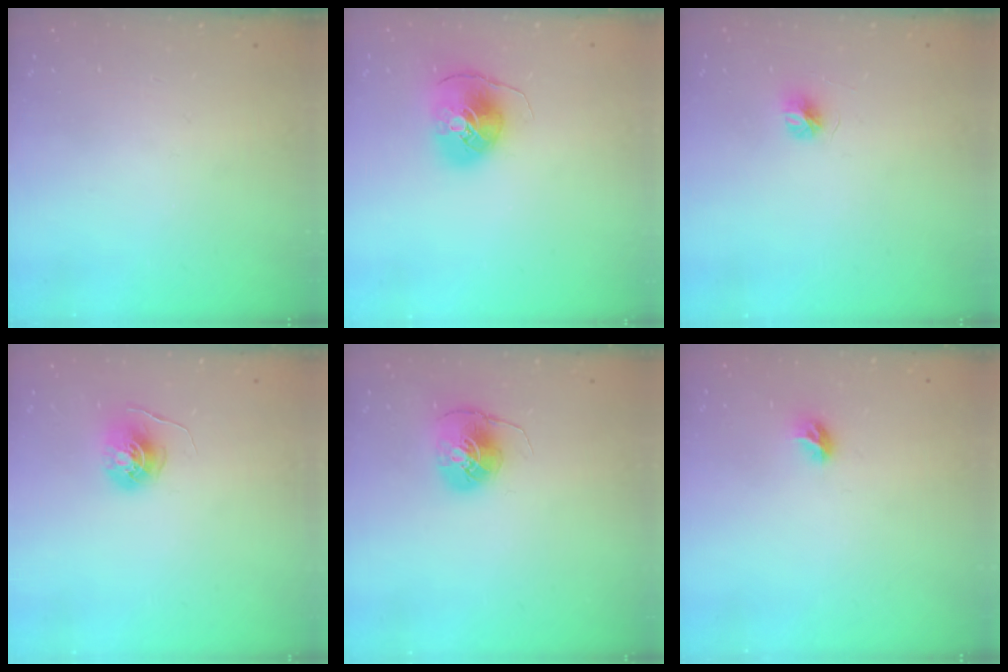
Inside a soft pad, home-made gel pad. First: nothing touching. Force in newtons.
{"total": 8.1, "press": 8.0, "slide": 1.2}
{"total": 4.5, "press": 4.5, "slide": 0.4}
{"total": 5.5, "press": 5.5, "slide": 0.3}
{"total": 7.9, "press": 7.9, "slide": 0.3}
{"total": 5.4, "press": 5.4, "slide": 0.5}